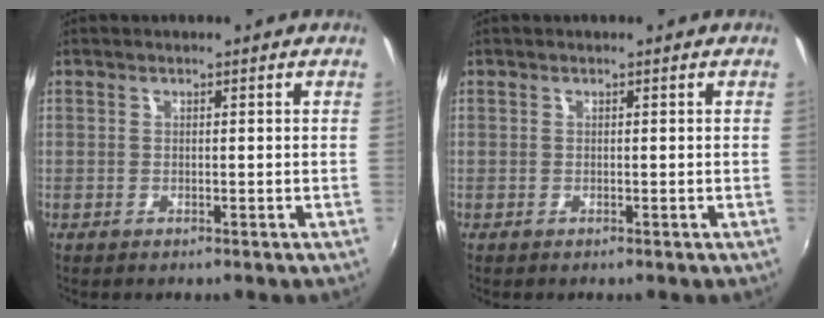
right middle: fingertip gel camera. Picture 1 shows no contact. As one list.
[{"total": 0.0}]